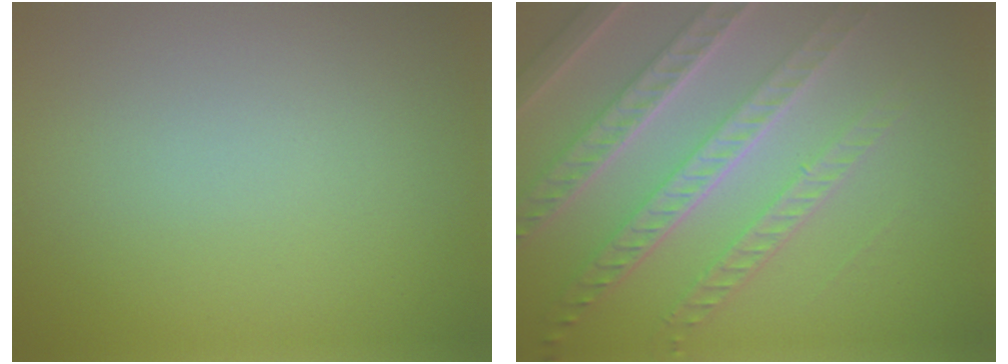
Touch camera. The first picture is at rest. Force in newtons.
{"total": 7.4, "press": 5.3, "slide": 5.2}